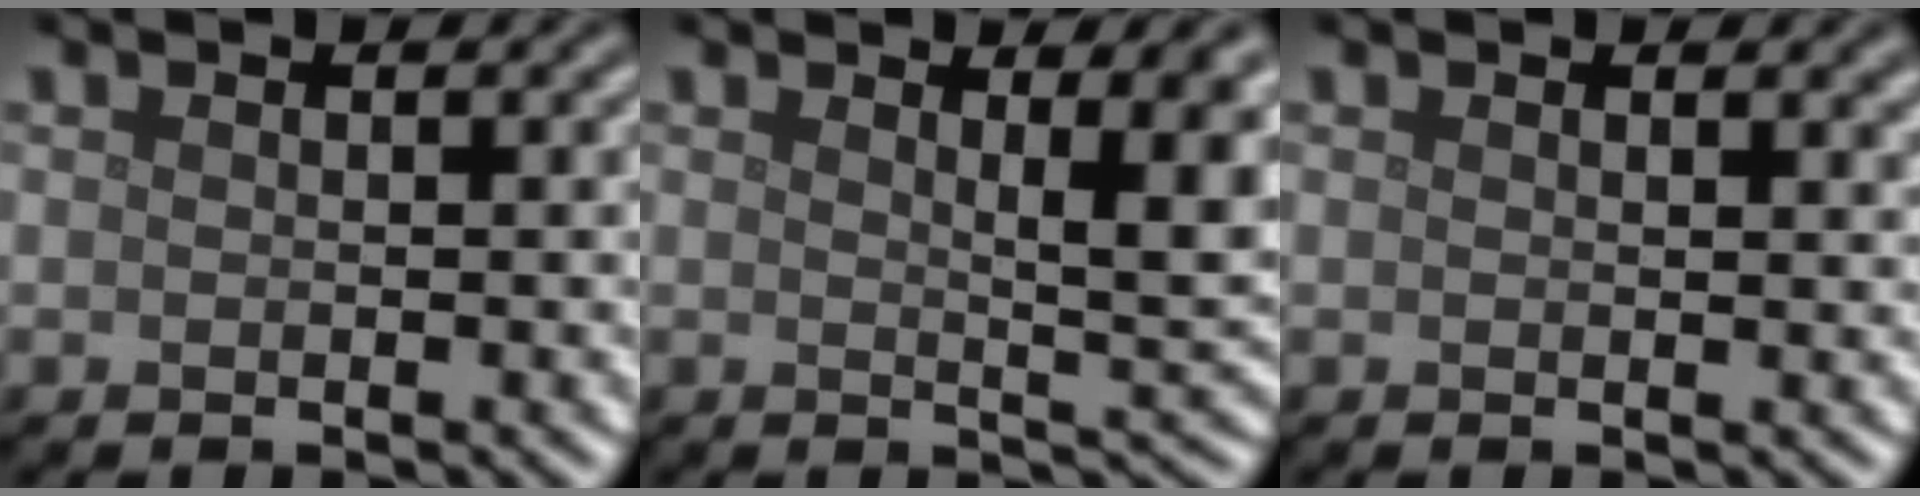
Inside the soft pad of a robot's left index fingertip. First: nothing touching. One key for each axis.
{"total": 5.2, "fx": 2.2, "fy": 1.4, "fz": 4.5, "tx": -0.047, "ty": -0.004, "tz": 0.031}
{"total": 1.2, "fx": 1.0, "fy": 0.5, "fz": 0.6, "tx": -0.004, "ty": 0.002, "tz": 0.013}